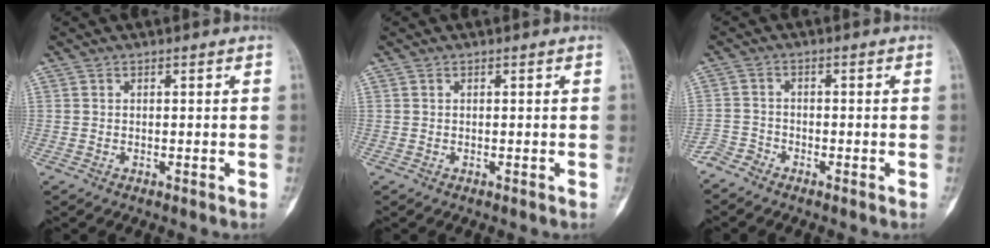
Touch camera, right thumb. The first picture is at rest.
{"total": 0.0}
{"total": 2.6, "force": [-2.5, 0.9, -0.1], "torque": [0.006, -0.002, -0.057]}